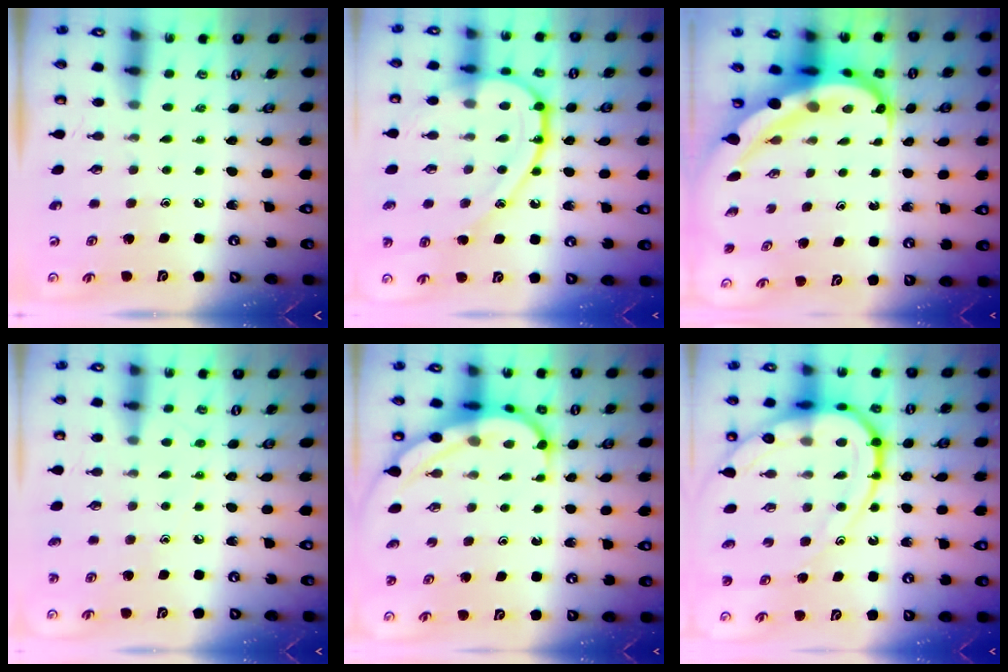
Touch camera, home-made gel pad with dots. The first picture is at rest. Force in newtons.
{"total": 18.1, "press": 18.0, "slide": 1.7}
{"total": 11.9, "press": 11.8, "slide": 1.2}
{"total": 8.2, "press": 8.1, "slide": 0.9}
{"total": 6.5, "press": 6.4, "slide": 0.7}
{"total": 20.5, "press": 20.4, "slide": 2.0}